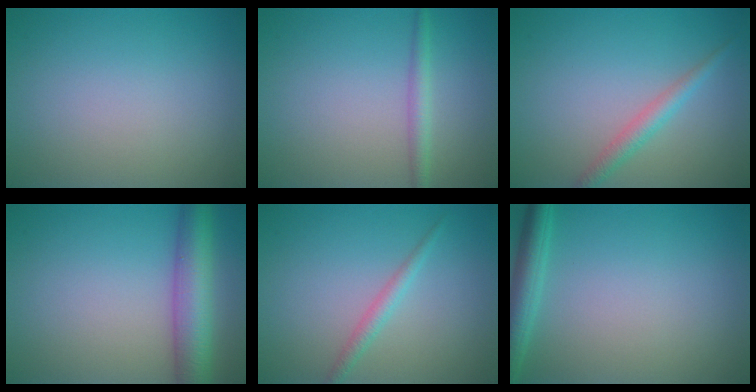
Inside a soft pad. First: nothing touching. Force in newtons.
{"total": 1.8, "press": 1.8, "slide": 0.0}
{"total": 2.0, "press": 2.0, "slide": 0.0}
{"total": 5.9, "press": 5.9, "slide": 0.2}
{"total": 1.5, "press": 1.5, "slide": 0.0}
{"total": 3.0, "press": 3.0, "slide": 0.2}